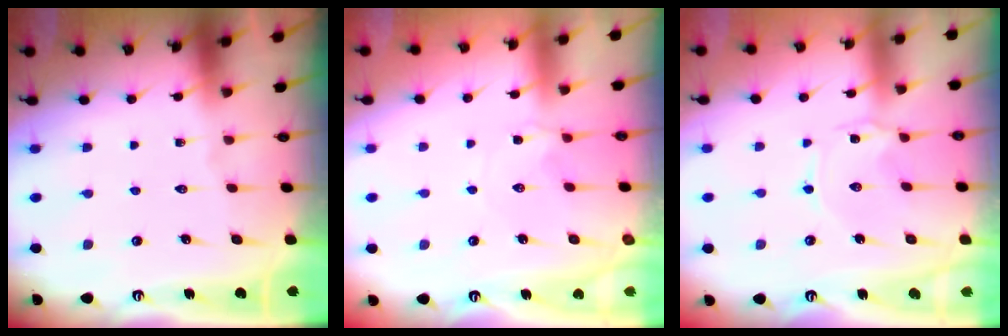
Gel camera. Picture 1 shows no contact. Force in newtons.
{"total": 2.7, "press": 2.7, "slide": 0.4}
{"total": 1.3, "press": 1.2, "slide": 0.2}